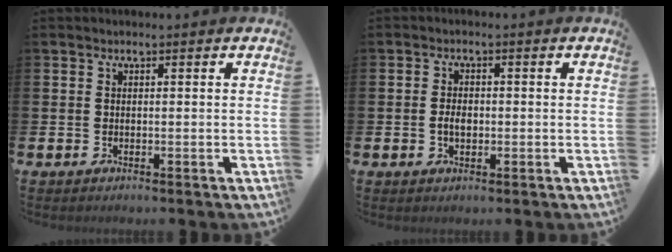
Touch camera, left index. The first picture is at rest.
{"total": 2.4, "force": [-0.3, 1.6, 1.8], "torque": [-0.027, 0.002, -0.008]}